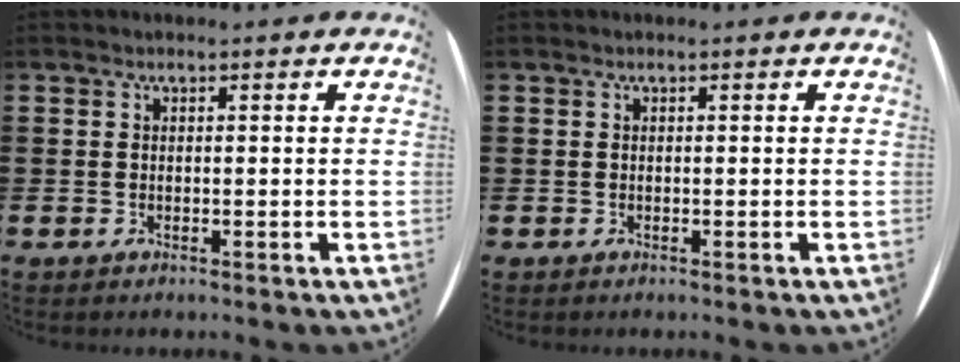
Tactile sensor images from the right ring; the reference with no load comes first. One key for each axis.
{"total": 0.0}